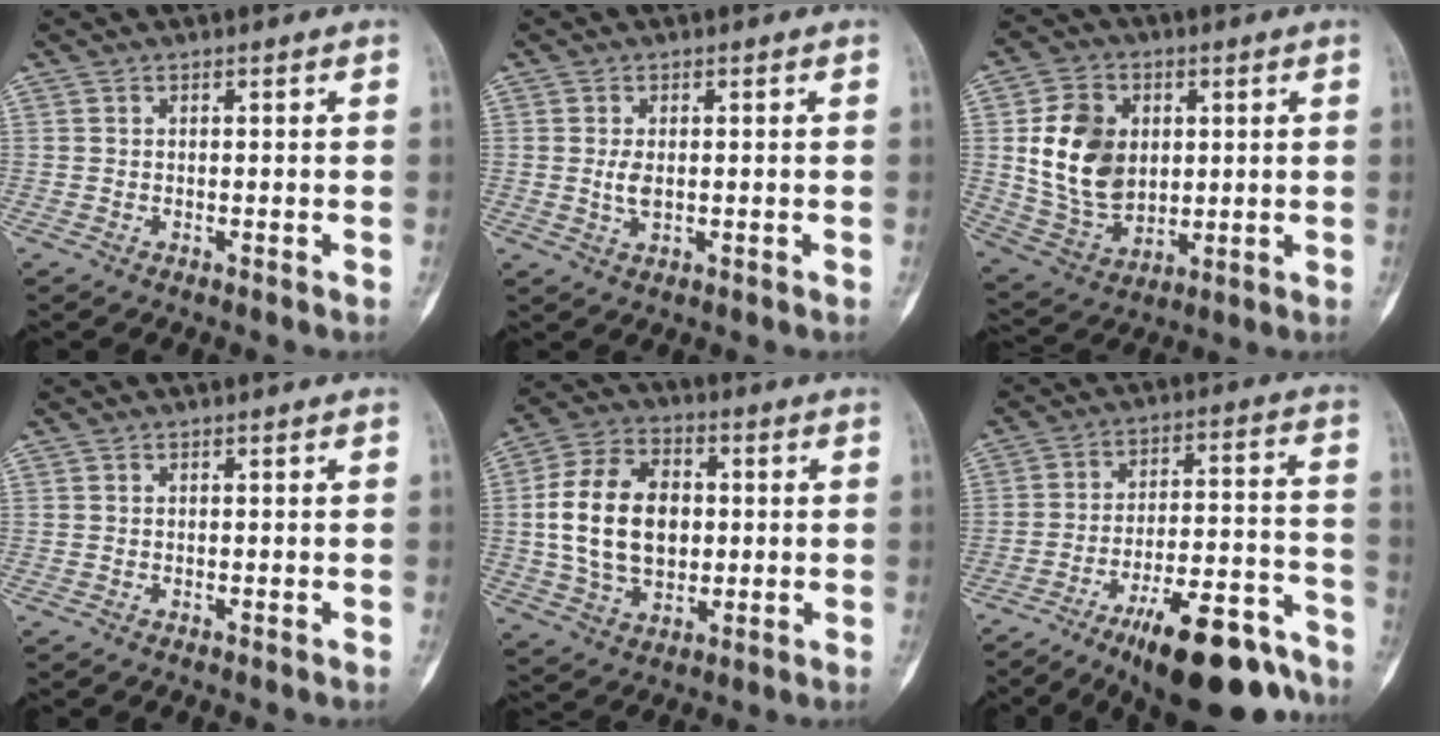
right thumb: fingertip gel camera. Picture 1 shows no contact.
{"total": 2.7, "force": [0.2, 1.5, 2.3], "torque": [-0.046, -0.005, 0.005]}
{"total": 15.0, "force": [2.3, 11.2, 9.8], "torque": [-0.145, -0.009, 0.056]}
{"total": 0.0}
{"total": 17.0, "force": [1.0, 11.8, 12.3], "torque": [-0.202, 0.012, 0.020]}
{"total": 20.3, "force": [-14.6, 6.1, 12.6], "torque": [-0.135, 0.100, -0.226]}